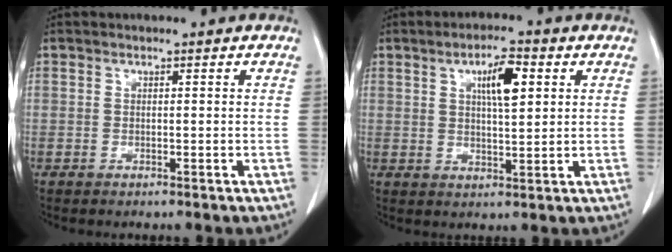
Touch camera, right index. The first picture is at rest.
{"total": 6.3, "force": [2.3, 1.4, 5.7], "torque": [-0.097, 0.004, 0.037]}